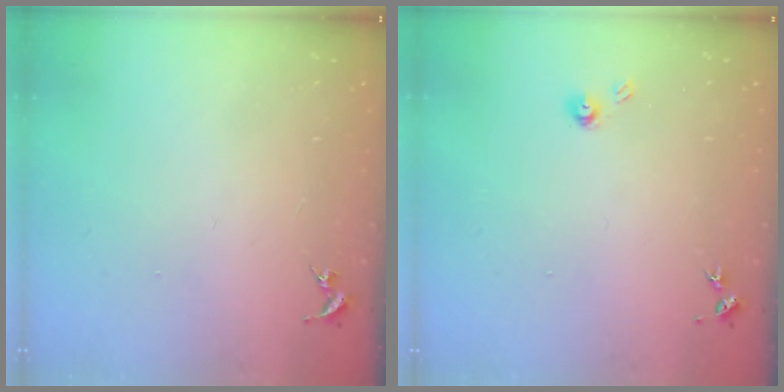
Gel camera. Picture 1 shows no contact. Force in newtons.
{"total": 4.0, "press": 4.0, "slide": 0.3}